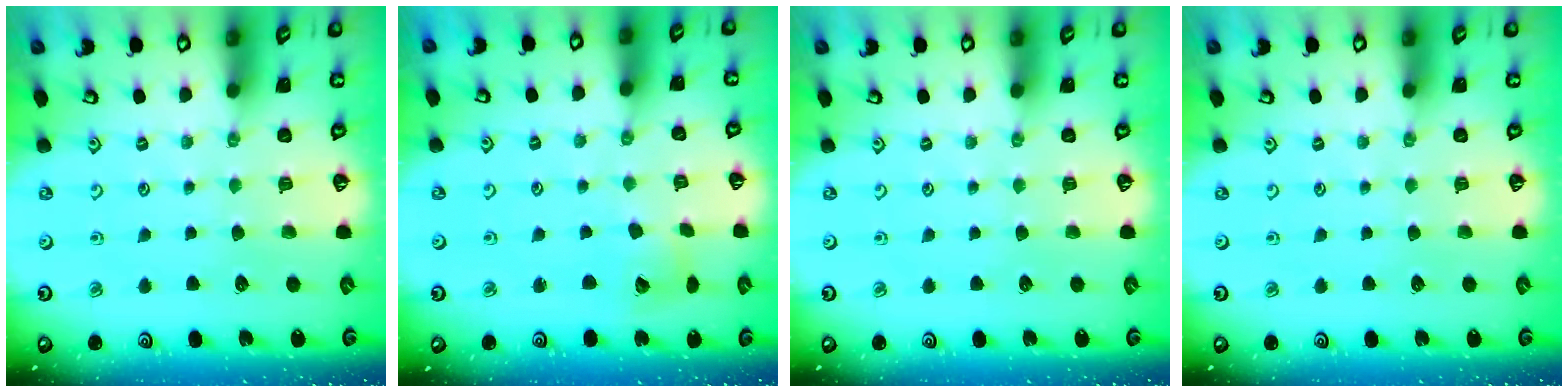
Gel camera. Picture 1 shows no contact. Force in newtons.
{"total": 6.1, "press": 6.0, "slide": 0.7}
{"total": 0.0}
{"total": 0.0}